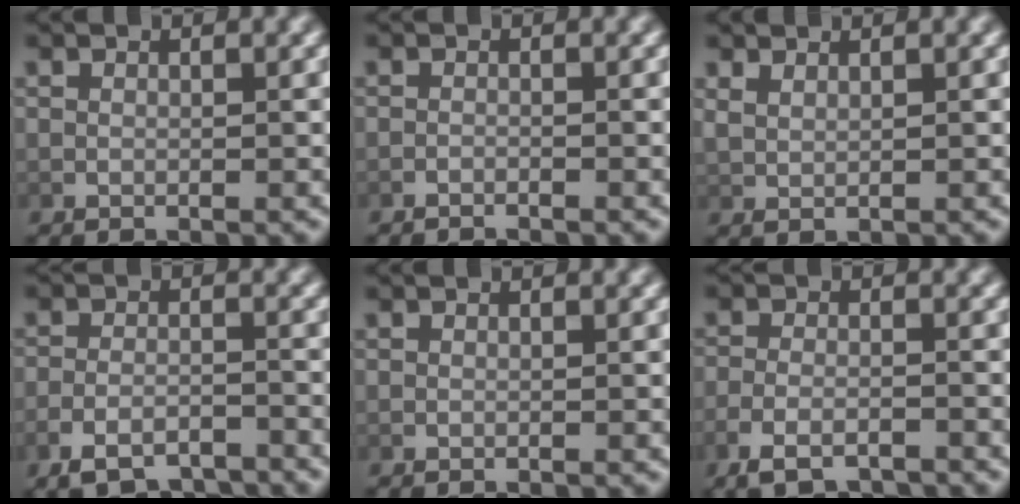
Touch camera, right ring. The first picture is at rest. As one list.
[{"total": 1.2, "force": [-1.2, 0.0, 0.0], "torque": [-0.005, -0.003, -0.021]}, {"total": 1.5, "force": [1.3, 0.4, 0.5], "torque": [-0.010, 0.000, 0.033]}, {"total": 4.9, "force": [-4.4, 1.6, 1.5], "torque": [-0.023, -0.008, -0.071]}, {"total": 0.0}, {"total": 3.8, "force": [-3.2, 1.3, 1.6], "torque": [-0.034, -0.008, -0.049]}]